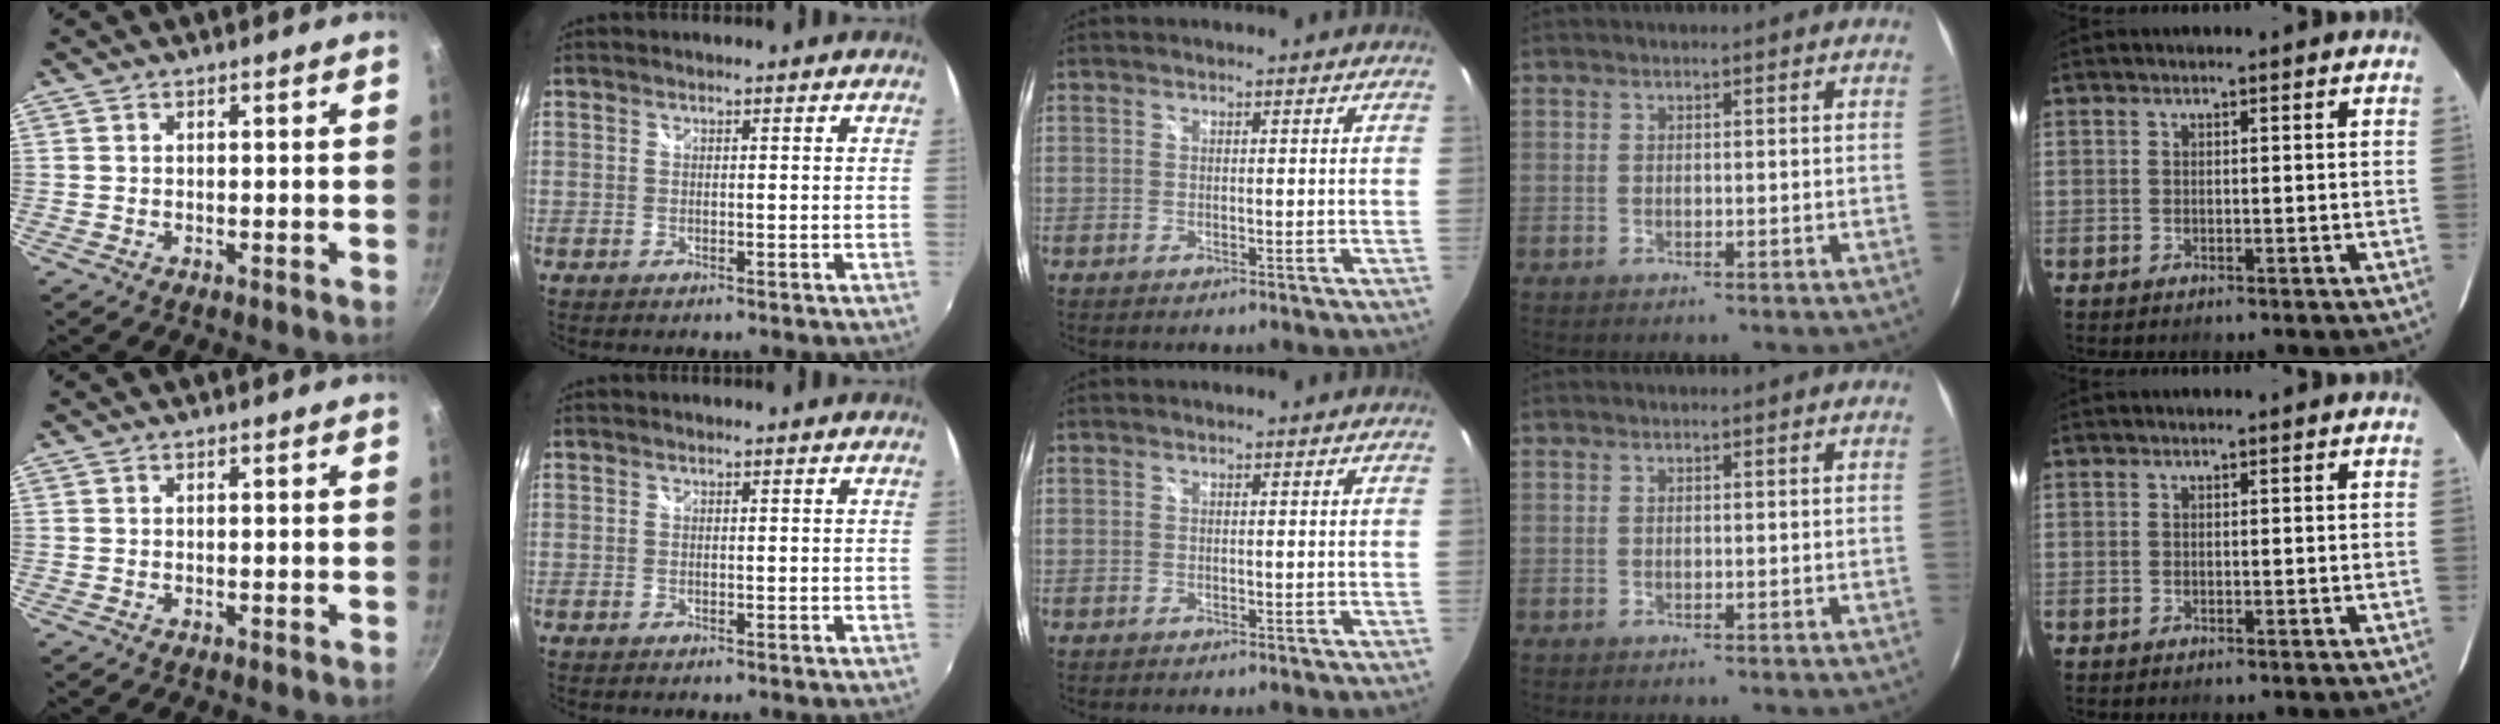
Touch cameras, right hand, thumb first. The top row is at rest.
{}